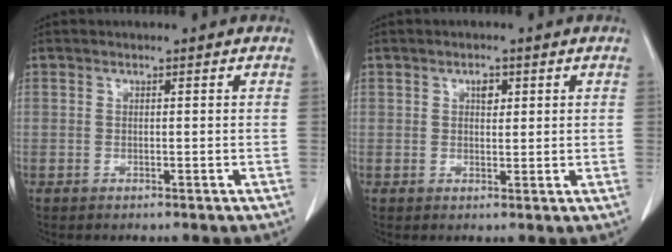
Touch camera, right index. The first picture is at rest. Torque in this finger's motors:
{"motor_torque": [0.05, 0.06, 0.01, 0.00]}